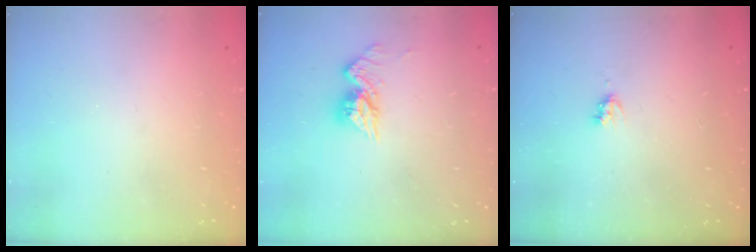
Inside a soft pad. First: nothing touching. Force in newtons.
{"total": 10.1, "press": 10.1, "slide": 0.7}
{"total": 2.6, "press": 2.6, "slide": 0.4}